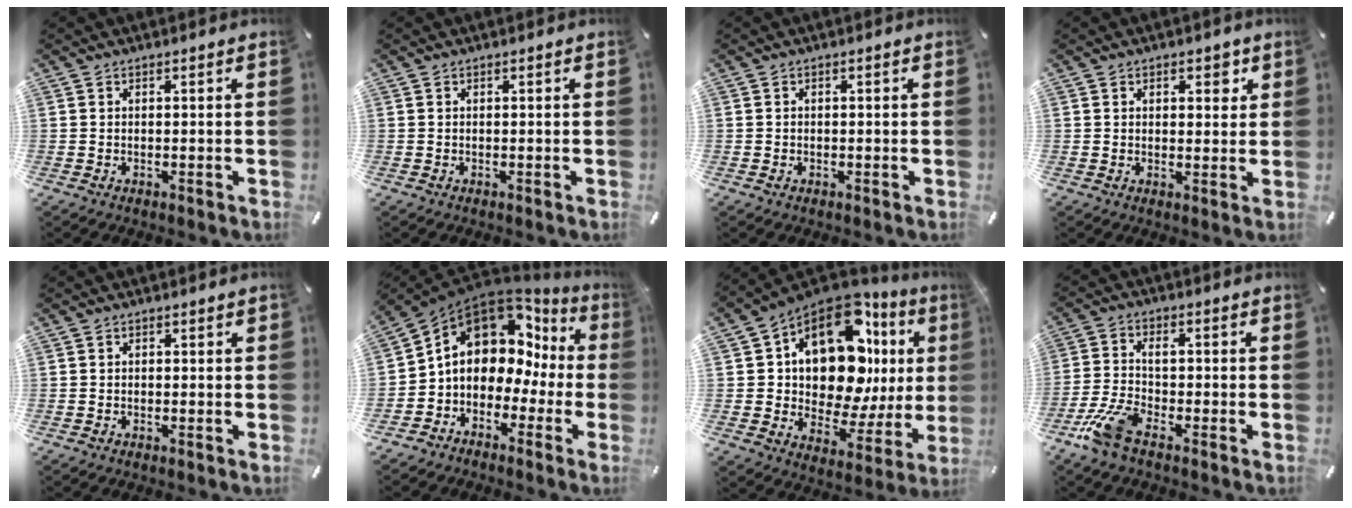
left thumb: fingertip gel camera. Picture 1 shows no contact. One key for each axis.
{"total": 0.0}
{"total": 0.6, "fx": -0.2, "fy": 0.5, "fz": 0.4, "tx": -0.007, "ty": 0.003, "tz": -0.005}
{"total": 3.4, "fx": 1.6, "fy": 2.2, "fz": 2.0, "tx": -0.013, "ty": -0.005, "tz": 0.018}
{"total": 0.5, "fx": 0.0, "fy": 0.4, "fz": 0.4, "tx": -0.006, "ty": 0.002, "tz": -0.001}
{"total": 10.9, "fx": 3.6, "fy": 8.6, "fz": 5.6, "tx": -0.092, "ty": -0.030, "tz": 0.064}
{"total": 19.6, "fx": 7.3, "fy": 11.6, "fz": 14.1, "tx": -0.227, "ty": -0.065, "tz": 0.117}
{"total": 8.2, "fx": -3.8, "fy": 3.7, "fz": 6.2, "tx": -0.144, "ty": 0.007, "tz": -0.074}